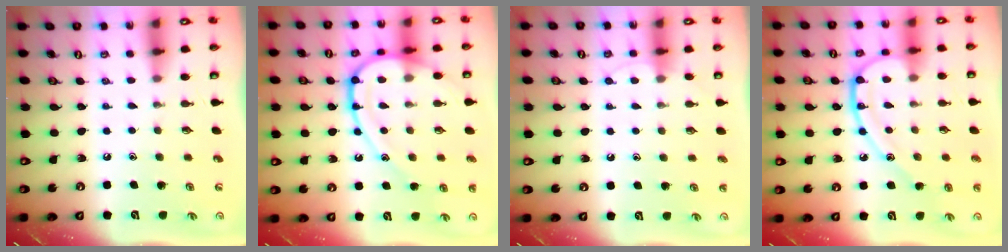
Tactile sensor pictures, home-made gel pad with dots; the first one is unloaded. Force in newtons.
{"total": 16.0, "press": 16.0, "slide": 1.5}
{"total": 3.9, "press": 3.9, "slide": 0.3}
{"total": 13.4, "press": 13.4, "slide": 0.8}